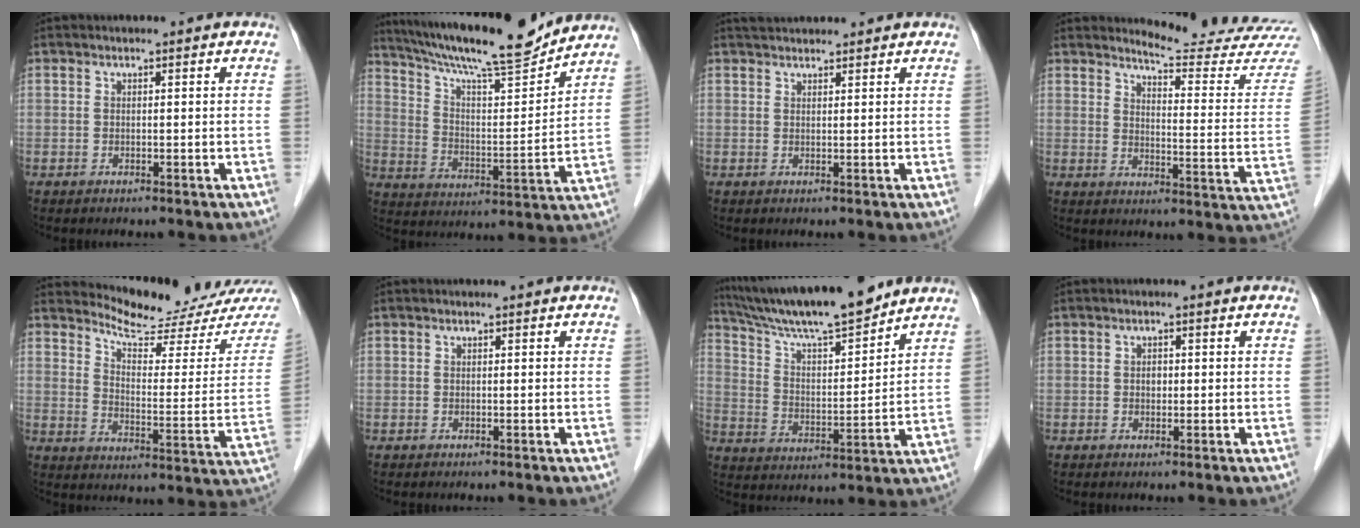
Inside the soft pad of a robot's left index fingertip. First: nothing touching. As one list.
[{"total": 18.3, "force": [16.4, 1.0, 8.0], "torque": [-0.143, -0.004, 0.260]}, {"total": 3.6, "force": [3.4, 0.6, 1.0], "torque": [-0.015, 0.033, 0.056]}, {"total": 16.1, "force": [15.9, -0.8, 2.5], "torque": [-0.027, -0.134, 0.173]}, {"total": 15.6, "force": [14.9, 1.3, 4.2], "torque": [-0.062, -0.081, 0.186]}, {"total": 0.0}, {"total": 15.8, "force": [13.9, 0.8, 7.4], "torque": [-0.132, 0.002, 0.239]}, {"total": 0.5, "force": [-0.3, 0.3, 0.3], "torque": [-0.007, -0.003, -0.004]}]